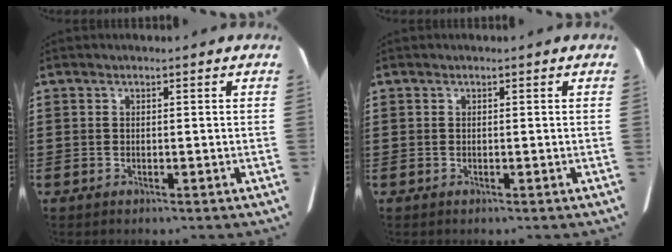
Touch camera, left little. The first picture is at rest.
{"total": 0.0}